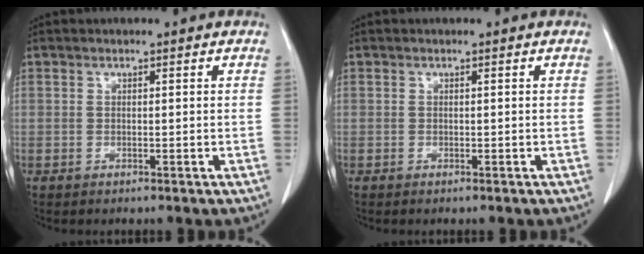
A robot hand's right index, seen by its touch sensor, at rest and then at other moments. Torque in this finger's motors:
{"motor_torque": [-0.05, 0.02, -0.02, 0.02]}